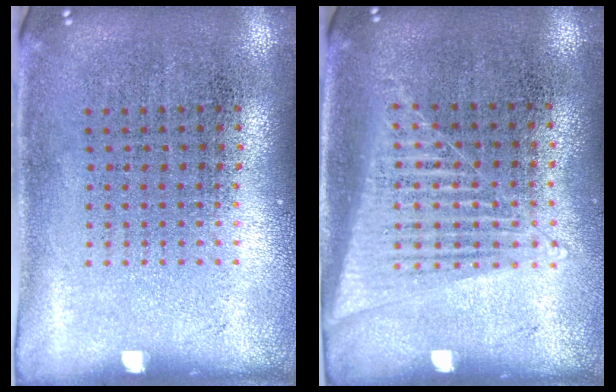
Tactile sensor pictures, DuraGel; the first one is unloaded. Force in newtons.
{"total": 1.4, "press": 1.3, "slide": 0.6}